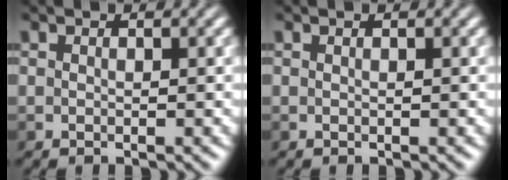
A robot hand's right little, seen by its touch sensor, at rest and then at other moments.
{"total": 0.0}